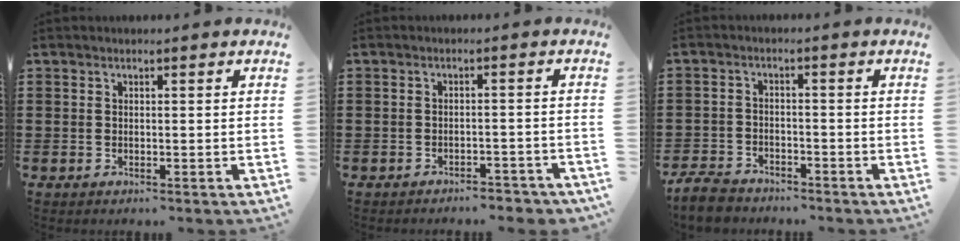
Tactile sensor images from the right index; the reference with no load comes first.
{"total": 2.5, "force": [-2.4, 0.1, 0.3], "torque": [-0.011, -0.001, -0.050]}
{"total": 4.1, "force": [-3.9, 1.0, 0.9], "torque": [-0.031, 0.000, -0.081]}